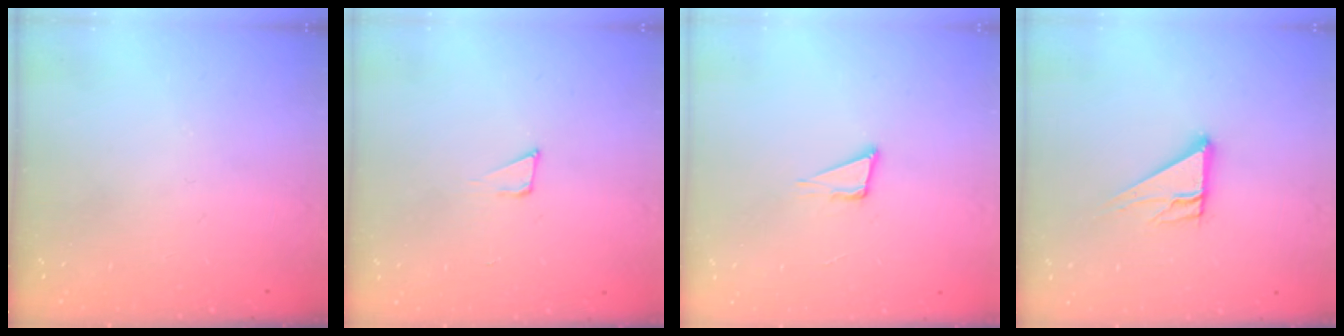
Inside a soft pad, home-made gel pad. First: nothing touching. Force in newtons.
{"total": 4.6, "press": 4.5, "slide": 0.8}
{"total": 5.1, "press": 3.9, "slide": 3.2}
{"total": 8.5, "press": 8.4, "slide": 0.8}